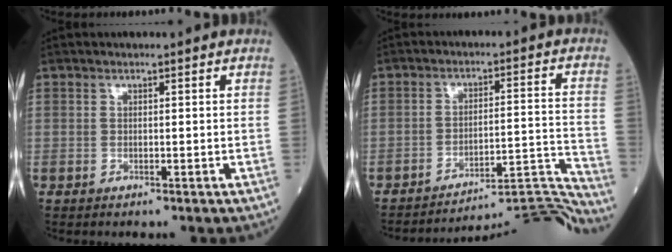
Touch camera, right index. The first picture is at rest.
{"total": 14.7, "force": [-14.3, -3.0, 1.1], "torque": [0.018, 0.033, -0.205]}